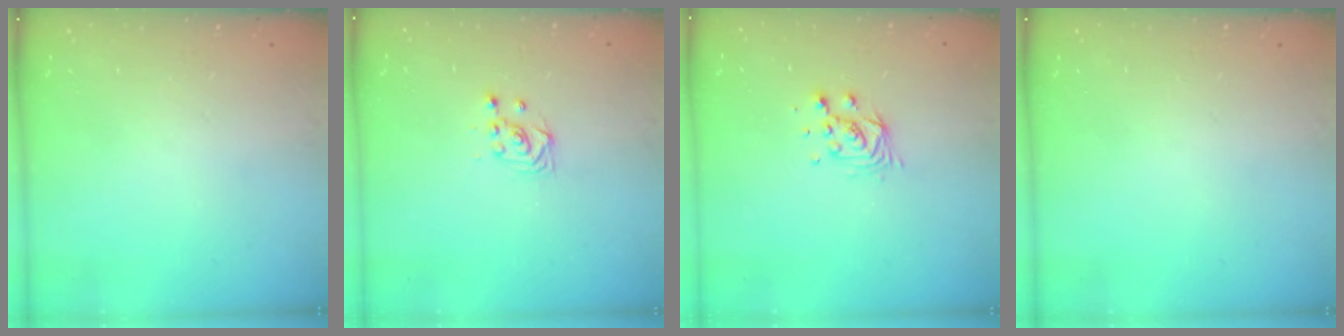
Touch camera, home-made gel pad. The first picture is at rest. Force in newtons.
{"total": 3.4, "press": 3.4, "slide": 0.5}
{"total": 6.4, "press": 6.4, "slide": 0.3}
{"total": 0.0}